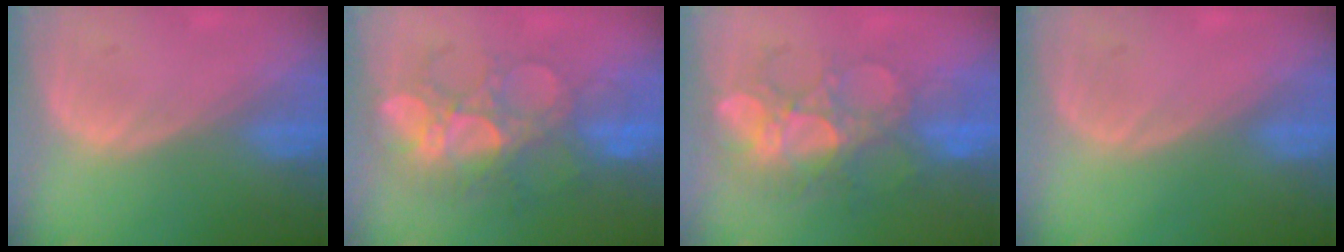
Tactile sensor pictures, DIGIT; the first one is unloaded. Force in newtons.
{"total": 9.0, "press": 8.8, "slide": 1.8}
{"total": 8.8, "press": 8.5, "slide": 2.3}
{"total": 0.0}